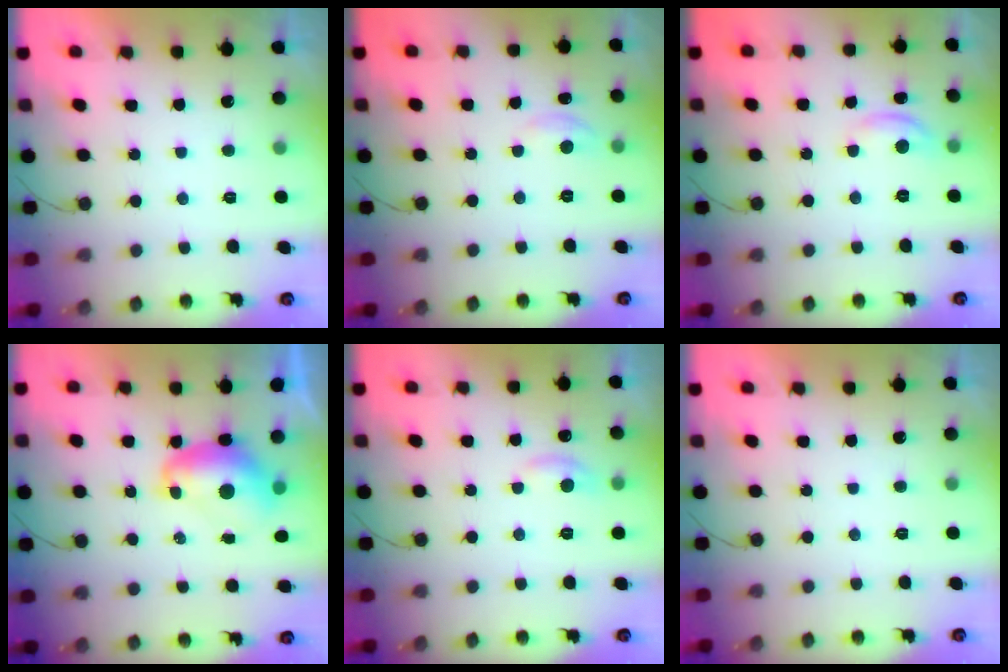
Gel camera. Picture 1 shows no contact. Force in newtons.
{"total": 2.7, "press": 2.7, "slide": 0.3}
{"total": 6.2, "press": 6.2, "slide": 0.3}
{"total": 8.5, "press": 8.4, "slide": 0.9}
{"total": 6.6, "press": 6.6, "slide": 0.8}
{"total": 0.0}